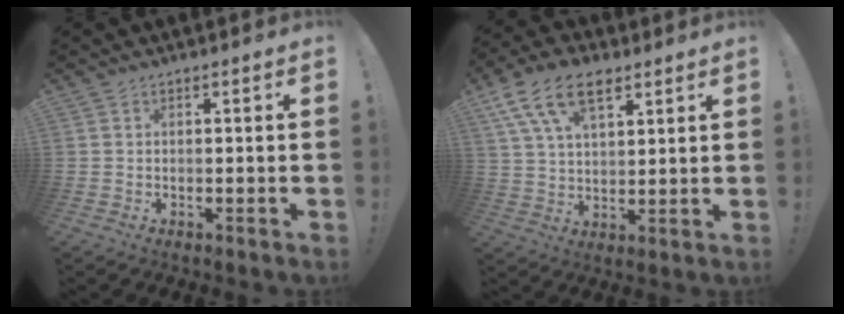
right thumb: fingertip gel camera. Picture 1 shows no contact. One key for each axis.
{"total": 13.7, "fx": 7.2, "fy": 7.4, "fz": 9.0, "tx": -0.155, "ty": -0.016, "tz": 0.134}